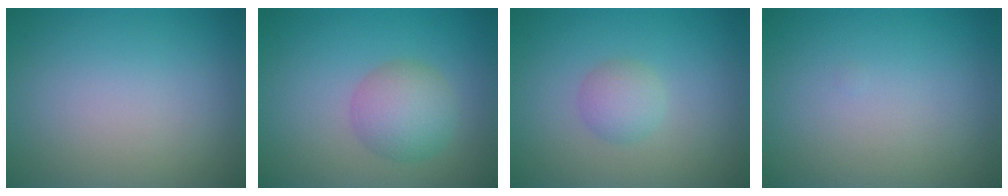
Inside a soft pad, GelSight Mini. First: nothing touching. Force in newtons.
{"total": 3.8, "press": 3.8, "slide": 0.2}
{"total": 1.9, "press": 1.9, "slide": 0.1}
{"total": 0.0}